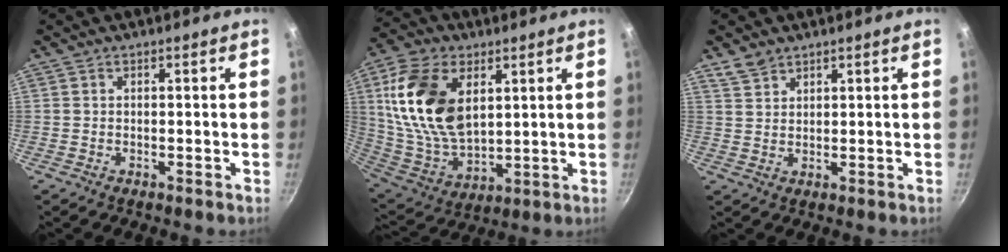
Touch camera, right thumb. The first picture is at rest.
{"total": 20.1, "force": [5.8, 12.2, 15.0], "torque": [-0.269, -0.021, 0.122]}
{"total": 3.3, "force": [2.7, 1.8, 1.0], "torque": [-0.015, -0.005, 0.057]}